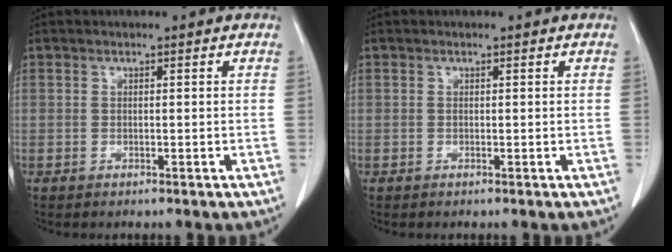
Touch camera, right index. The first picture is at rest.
{"total": 0.0}